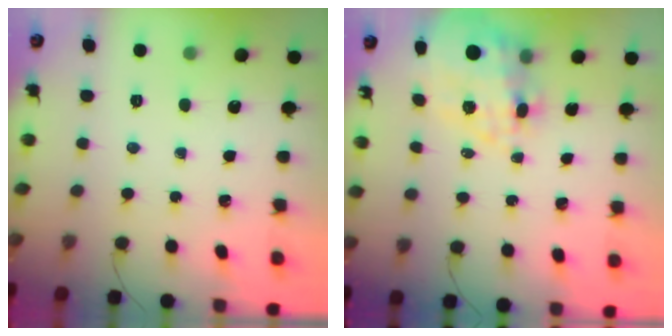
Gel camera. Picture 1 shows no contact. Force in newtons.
{"total": 14.9, "press": 14.6, "slide": 3.0}